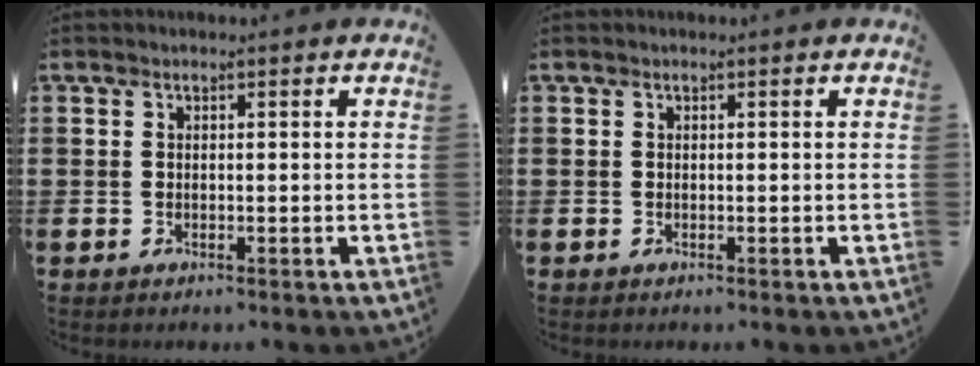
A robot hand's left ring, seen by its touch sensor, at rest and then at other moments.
{"total": 0.0}